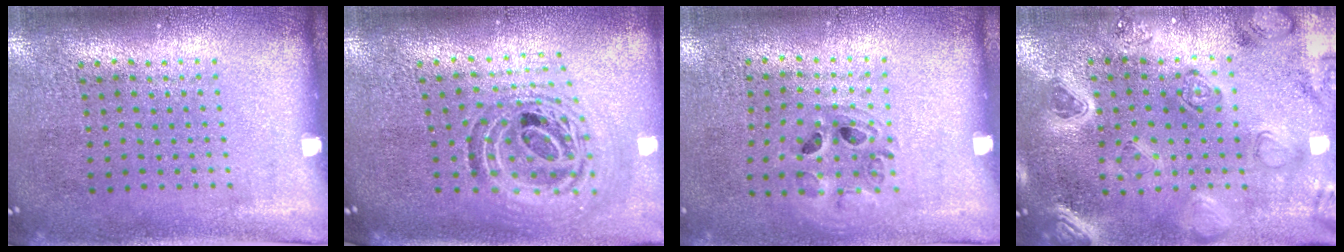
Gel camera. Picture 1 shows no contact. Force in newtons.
{"total": 1.2, "press": 1.1, "slide": 0.5}
{"total": 0.9, "press": 0.9, "slide": 0.1}
{"total": 2.2, "press": 2.2, "slide": 0.3}